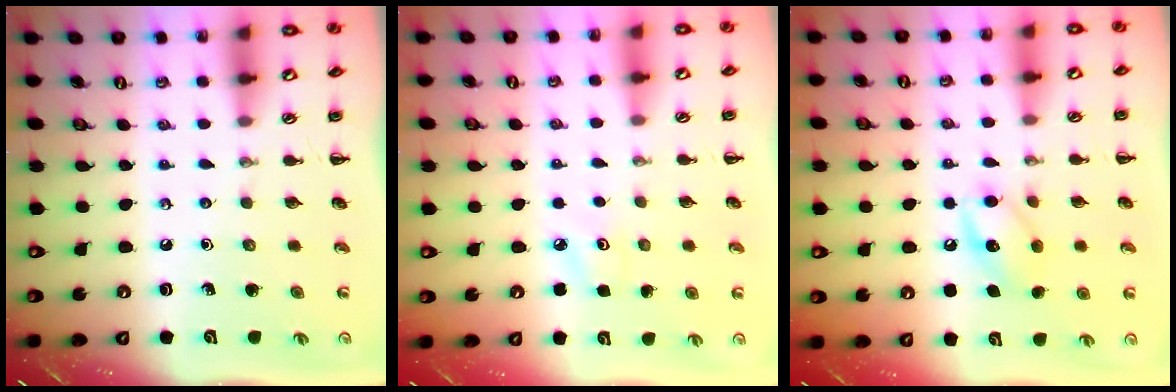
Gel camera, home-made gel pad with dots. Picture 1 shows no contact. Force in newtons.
{"total": 4.7, "press": 4.5, "slide": 1.4}
{"total": 10.8, "press": 10.8, "slide": 0.7}